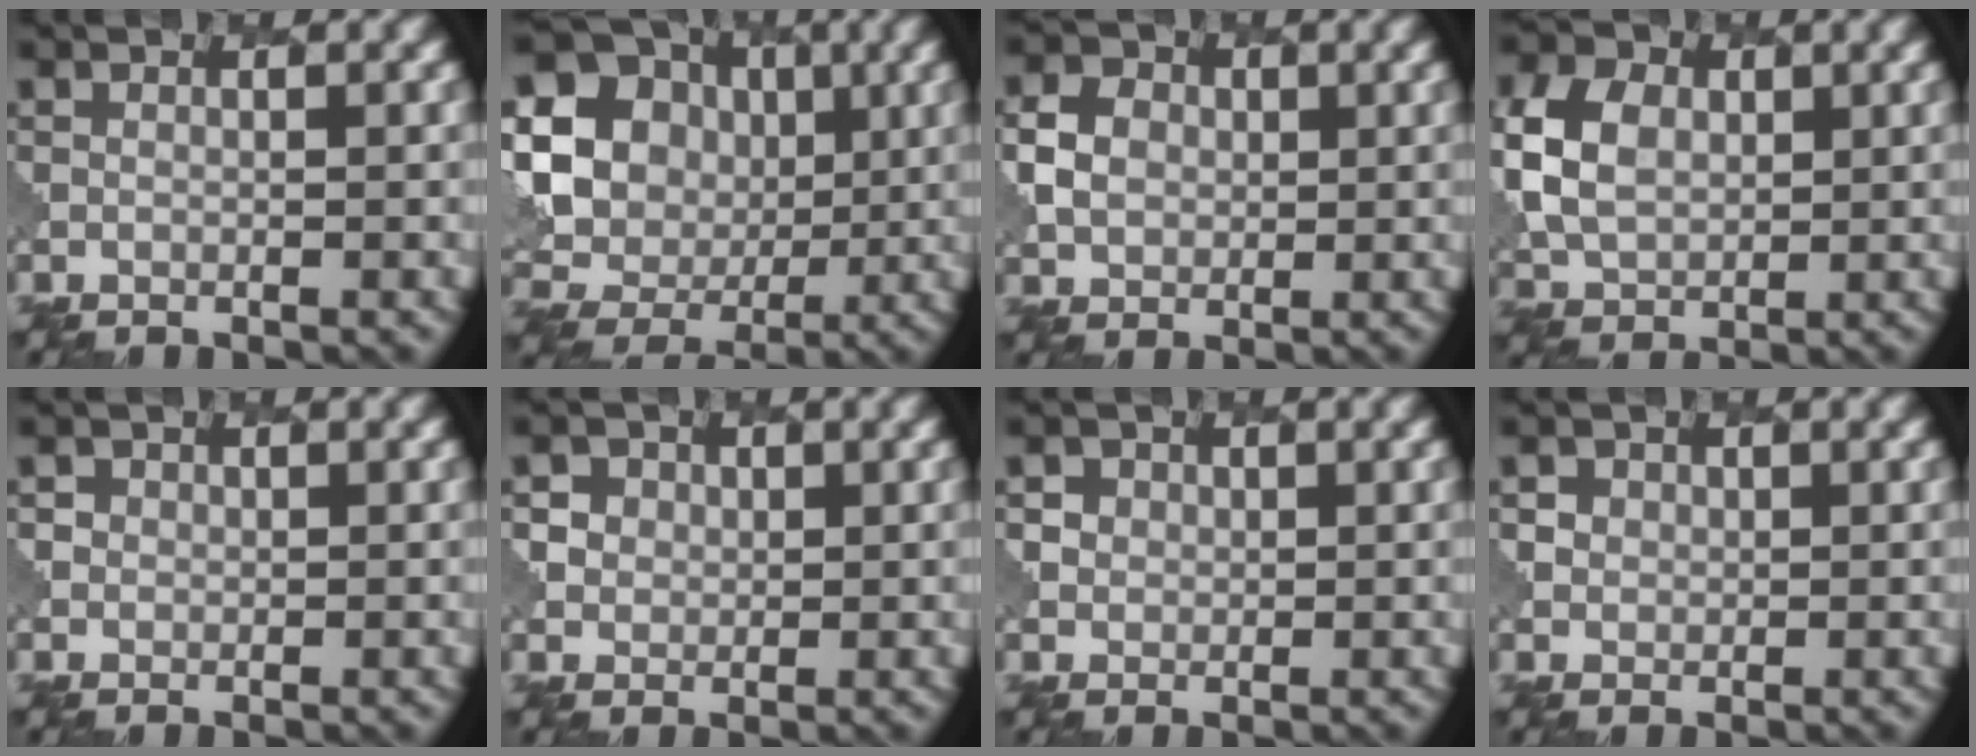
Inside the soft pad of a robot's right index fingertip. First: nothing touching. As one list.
[{"total": 17.9, "force": [3.3, 16.4, 6.4], "torque": [-0.169, 0.021, 0.033]}, {"total": 2.9, "force": [0.5, 2.6, 1.2], "torque": [-0.028, 0.004, 0.006]}, {"total": 6.8, "force": [1.2, 5.2, 4.2], "torque": [-0.111, 0.014, 0.011]}, {"total": 1.4, "force": [0.6, 1.3, 0.0], "torque": [0.006, 0.005, 0.000]}, {"total": 4.3, "force": [2.3, 3.4, 1.2], "torque": [-0.021, 0.014, 0.028]}, {"total": 2.6, "force": [1.5, 2.1, 0.5], "torque": [-0.011, 0.007, 0.018]}, {"total": 2.2, "force": [1.3, 1.7, 0.3], "torque": [-0.006, 0.005, 0.018]}]